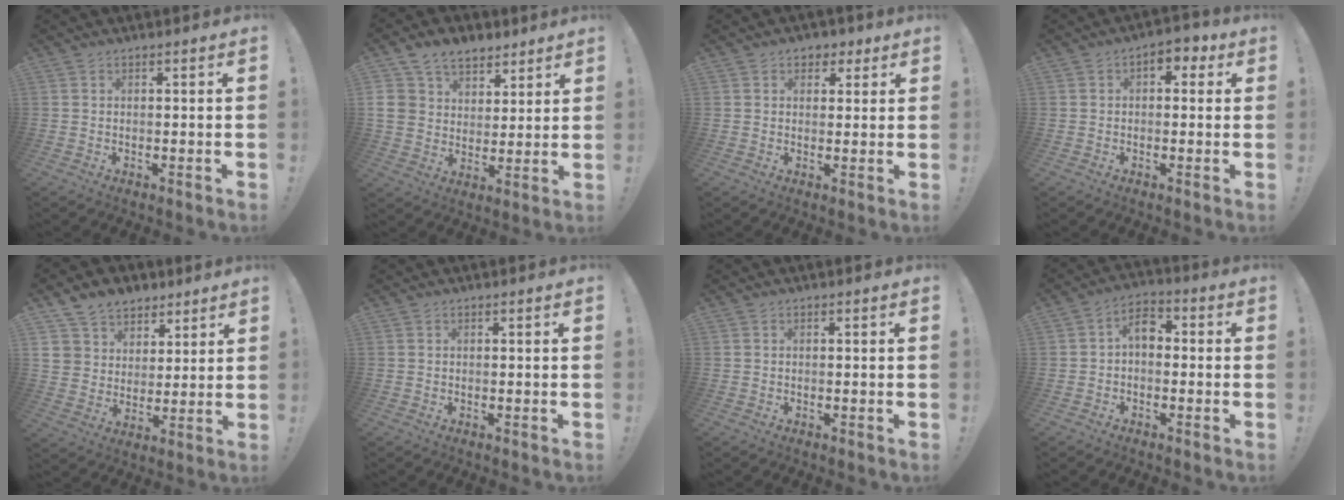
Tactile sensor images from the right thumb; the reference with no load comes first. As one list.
[{"total": 12.0, "force": [6.9, 8.9, 4.3], "torque": [-0.067, -0.037, 0.139]}, {"total": 4.1, "force": [1.9, 3.3, 1.5], "torque": [-0.013, -0.005, 0.033]}, {"total": 4.4, "force": [0.6, 2.9, 3.2], "torque": [-0.038, 0.002, 0.008]}, {"total": 8.7, "force": [5.4, 6.7, 1.2], "torque": [-0.024, -0.041, 0.110]}, {"total": 0.0}, {"total": 0.0}, {"total": 6.2, "force": [-0.2, 4.1, 4.7], "torque": [-0.088, 0.010, -0.004]}]